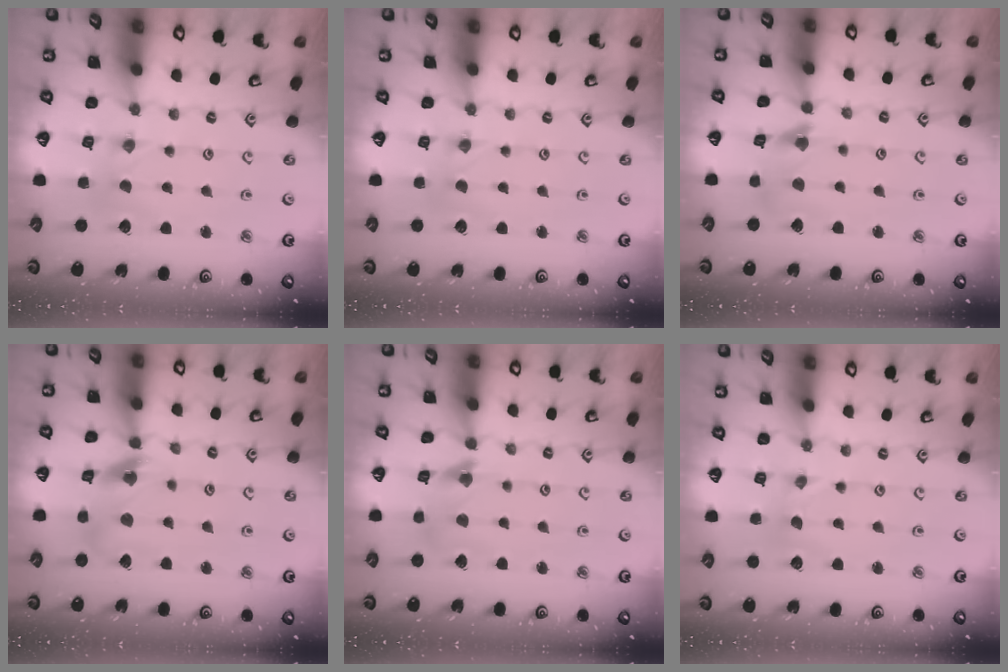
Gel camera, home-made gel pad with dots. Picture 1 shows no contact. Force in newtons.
{"total": 0.8, "press": 0.8, "slide": 0.1}
{"total": 6.6, "press": 6.5, "slide": 0.7}
{"total": 11.5, "press": 11.4, "slide": 1.1}
{"total": 6.6, "press": 6.5, "slide": 0.7}
{"total": 0.0}